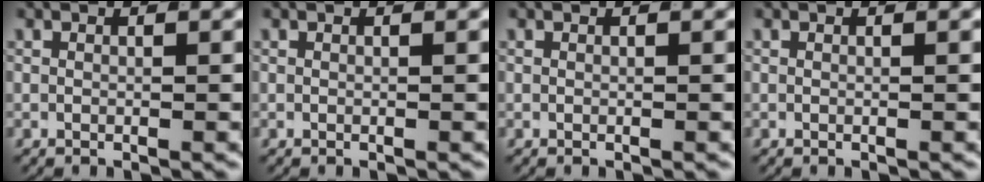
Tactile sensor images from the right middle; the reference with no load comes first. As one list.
[{"total": 0.0}, {"total": 0.0}, {"total": 0.0}]